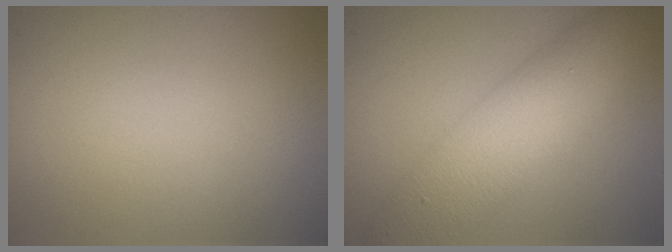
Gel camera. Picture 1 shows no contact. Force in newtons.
{"total": 7.5, "press": 7.5, "slide": 0.2}